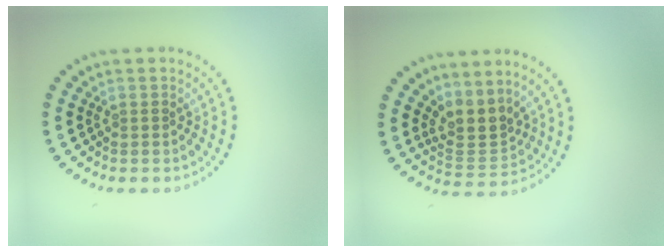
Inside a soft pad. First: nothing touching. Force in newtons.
{"total": 2.9, "press": 2.0, "slide": 2.1}